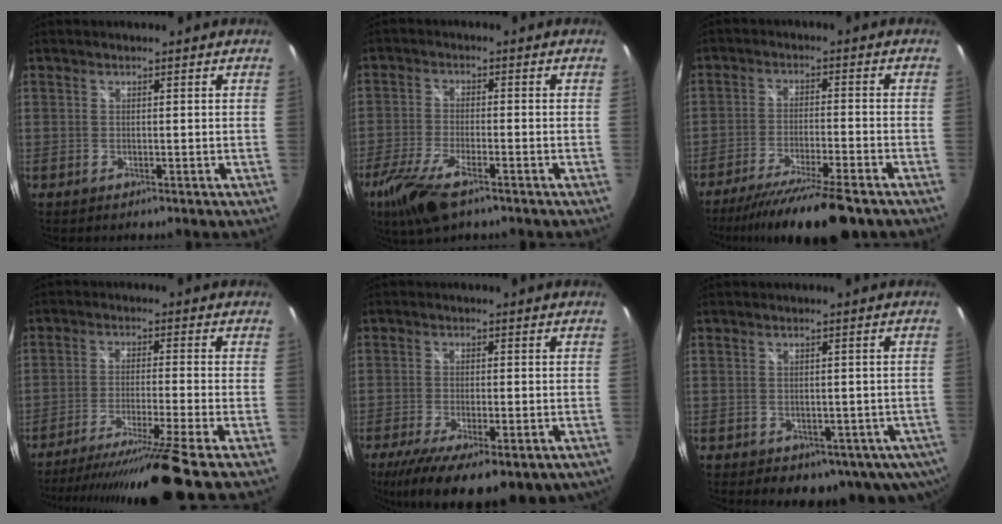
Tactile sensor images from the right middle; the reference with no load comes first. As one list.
[{"total": 10.4, "force": [-6.7, 3.1, 7.3], "torque": [-0.174, -0.032, -0.128]}, {"total": 14.9, "force": [-12.1, 1.1, 8.7], "torque": [-0.169, -0.033, -0.196]}, {"total": 15.9, "force": [-13.0, -2.7, 8.7], "torque": [-0.165, -0.036, -0.210]}, {"total": 15.9, "force": [-8.7, 6.1, 11.9], "torque": [-0.229, -0.055, -0.124]}, {"total": 10.1, "force": [-4.2, 6.4, 6.5], "torque": [-0.107, -0.022, -0.041]}]